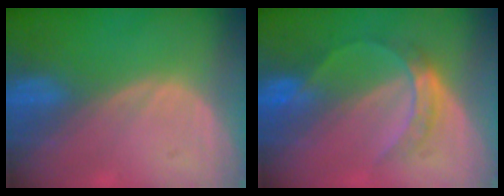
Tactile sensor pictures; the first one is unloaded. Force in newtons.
{"total": 5.0, "press": 4.8, "slide": 1.4}